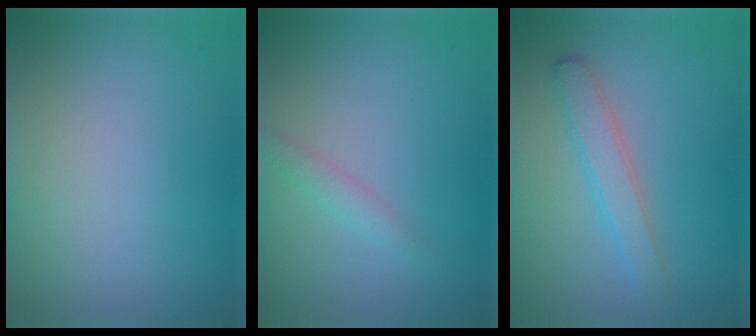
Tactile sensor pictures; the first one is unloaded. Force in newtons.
{"total": 1.4, "press": 1.4, "slide": 0.1}
{"total": 2.5, "press": 2.5, "slide": 0.1}